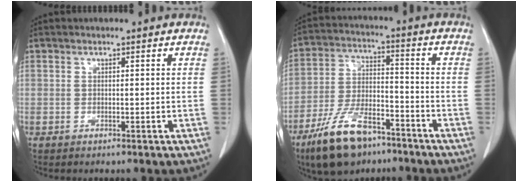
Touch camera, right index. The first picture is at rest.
{"total": 13.0, "force": [-8.9, 5.1, 8.0], "torque": [-0.168, -0.010, -0.165]}